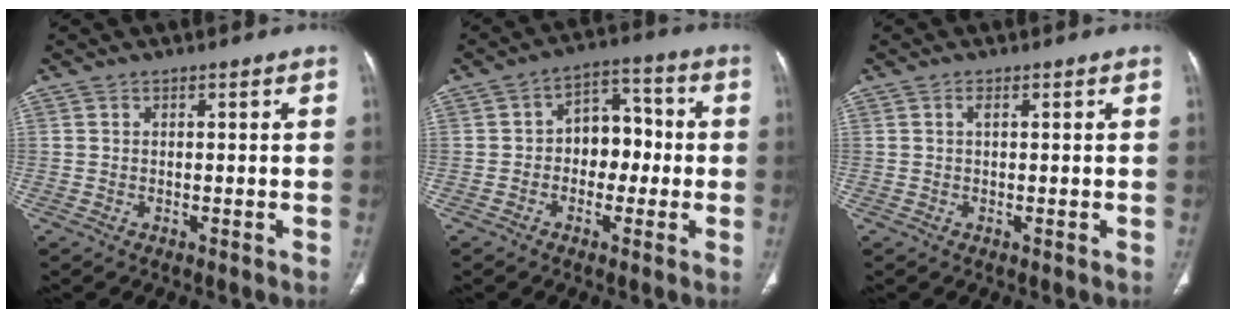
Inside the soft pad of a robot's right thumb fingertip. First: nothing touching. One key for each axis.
{"total": 8.5, "fx": -0.9, "fy": 6.3, "fz": 5.7, "tx": -0.039, "ty": 0.037, "tz": -0.026}
{"total": 1.1, "fx": 0.2, "fy": 0.4, "fz": 1.0, "tx": -0.025, "ty": -0.001, "tz": 0.001}